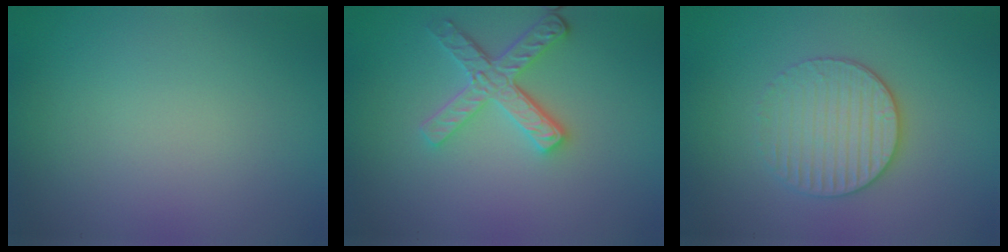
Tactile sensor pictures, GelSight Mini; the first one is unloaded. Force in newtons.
{"total": 4.2, "press": 3.3, "slide": 2.7}
{"total": 3.5, "press": 3.2, "slide": 1.4}